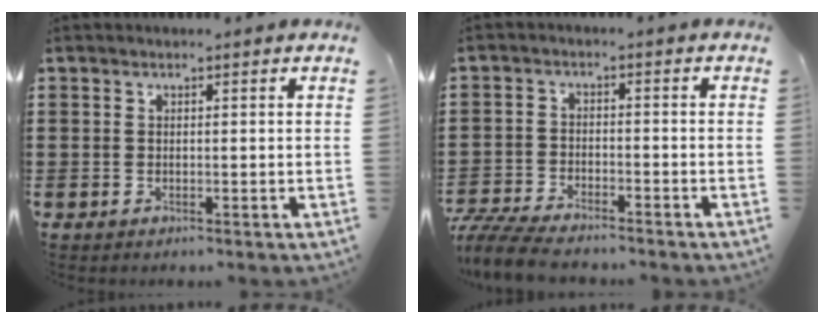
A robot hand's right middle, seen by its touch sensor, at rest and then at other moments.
{"total": 6.1, "force": [-5.7, 1.0, 1.7], "torque": [-0.049, 0.001, -0.116]}